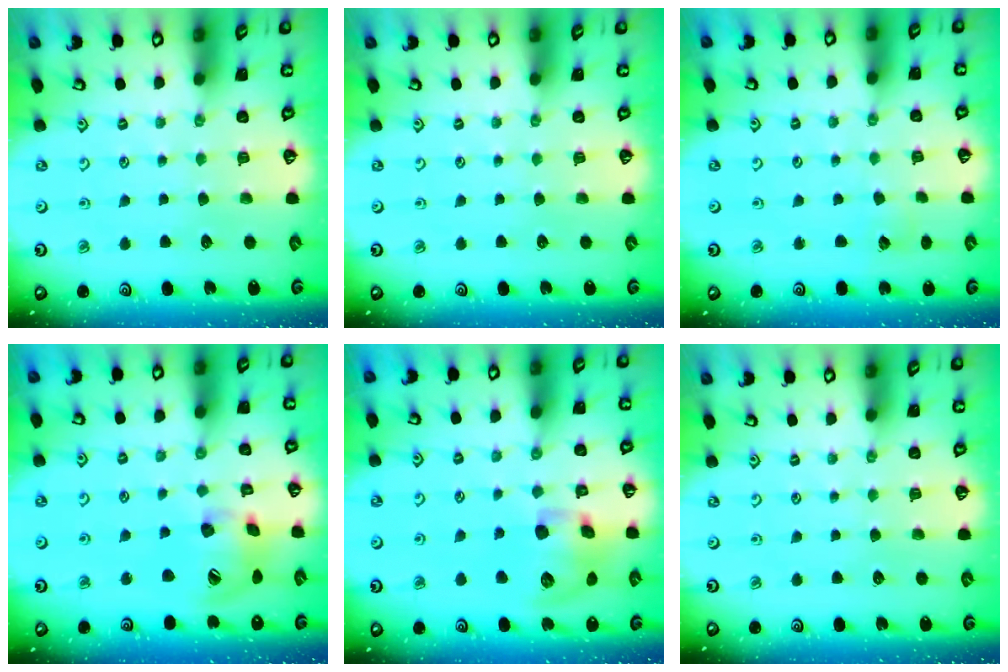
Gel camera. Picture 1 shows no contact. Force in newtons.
{"total": 0.0}
{"total": 3.2, "press": 3.2, "slide": 0.2}
{"total": 16.7, "press": 16.5, "slide": 2.3}
{"total": 13.4, "press": 13.2, "slide": 2.0}
{"total": 0.0}